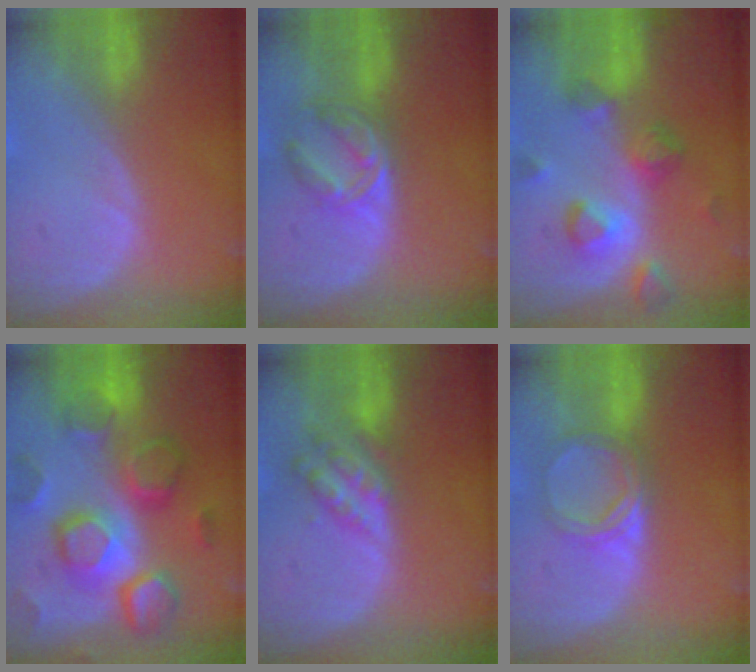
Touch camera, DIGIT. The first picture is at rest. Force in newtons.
{"total": 6.2, "press": 5.7, "slide": 2.5}
{"total": 8.0, "press": 7.7, "slide": 2.1}
{"total": 12.5, "press": 12.4, "slide": 1.1}
{"total": 6.1, "press": 5.4, "slide": 3.0}
{"total": 5.3, "press": 4.8, "slide": 2.3}